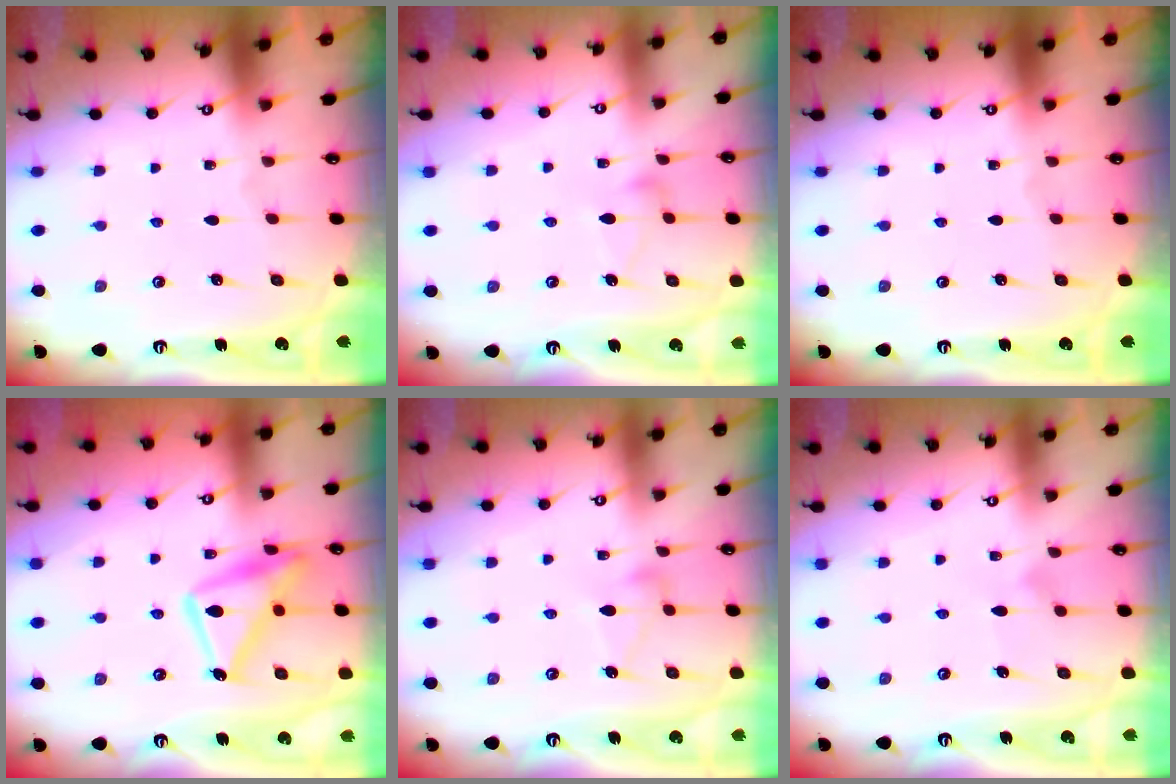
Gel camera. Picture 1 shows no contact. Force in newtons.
{"total": 6.3, "press": 6.3, "slide": 0.3}
{"total": 0.0}
{"total": 16.5, "press": 16.4, "slide": 1.3}
{"total": 6.4, "press": 6.4, "slide": 0.3}
{"total": 8.1, "press": 8.1, "slide": 0.3}